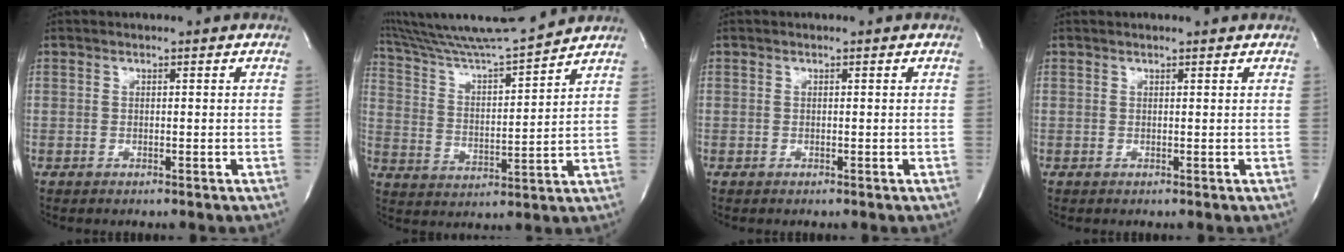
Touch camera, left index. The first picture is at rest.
{"total": 15.4, "force": [14.6, -1.4, 4.8], "torque": [-0.099, -0.020, 0.246]}
{"total": 0.0}
{"total": 2.6, "force": [2.5, 0.2, 0.8], "torque": [-0.012, 0.018, 0.028]}